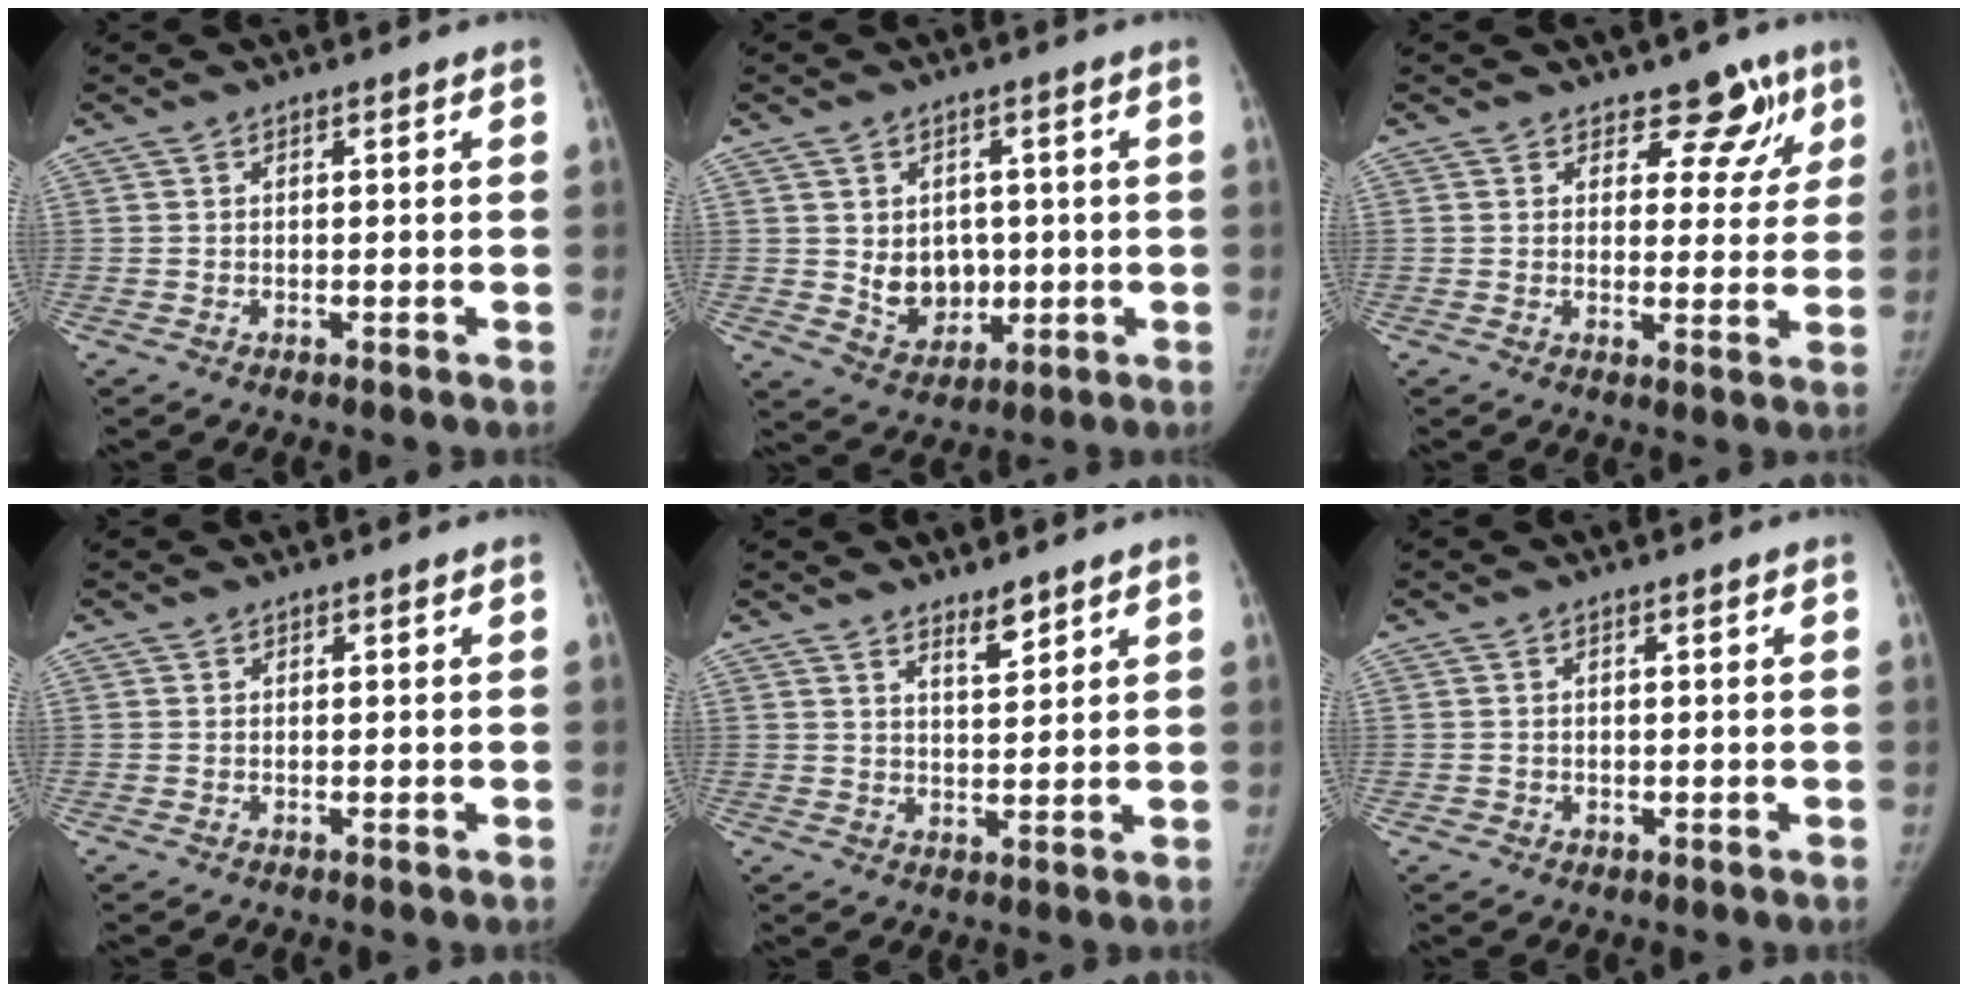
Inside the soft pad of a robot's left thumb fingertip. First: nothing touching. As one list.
[{"total": 7.8, "force": [0.1, 6.2, 4.6], "torque": [-0.035, -0.008, 0.019]}, {"total": 6.8, "force": [4.6, 4.3, 2.5], "torque": [0.012, -0.023, 0.055]}, {"total": 0.0}, {"total": 3.4, "force": [2.8, 0.7, 1.8], "torque": [-0.022, -0.027, 0.049]}, {"total": 0.7, "force": [0.0, 0.6, 0.2], "torque": [0.002, 0.002, 0.001]}]